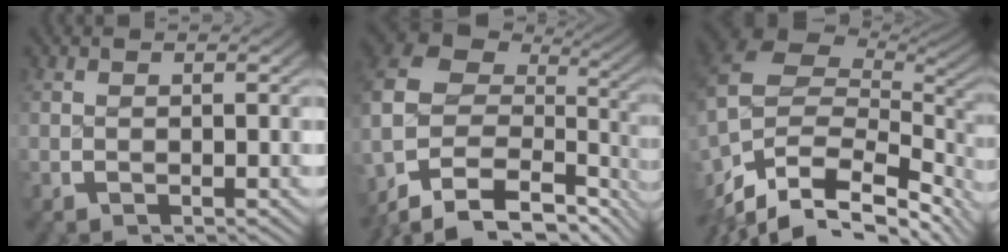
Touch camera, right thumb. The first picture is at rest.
{"total": 14.7, "force": [-3.1, 9.1, 11.2], "torque": [-0.233, -0.048, -0.014]}
{"total": 16.4, "force": [-2.7, 10.6, 12.2], "torque": [-0.245, -0.038, -0.015]}